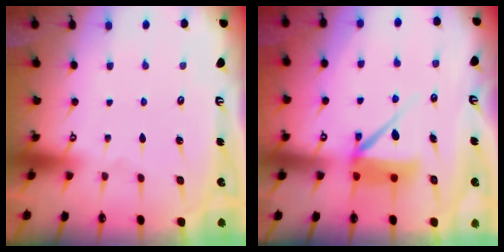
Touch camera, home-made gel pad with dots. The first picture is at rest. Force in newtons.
{"total": 9.1, "press": 9.1, "slide": 1.0}